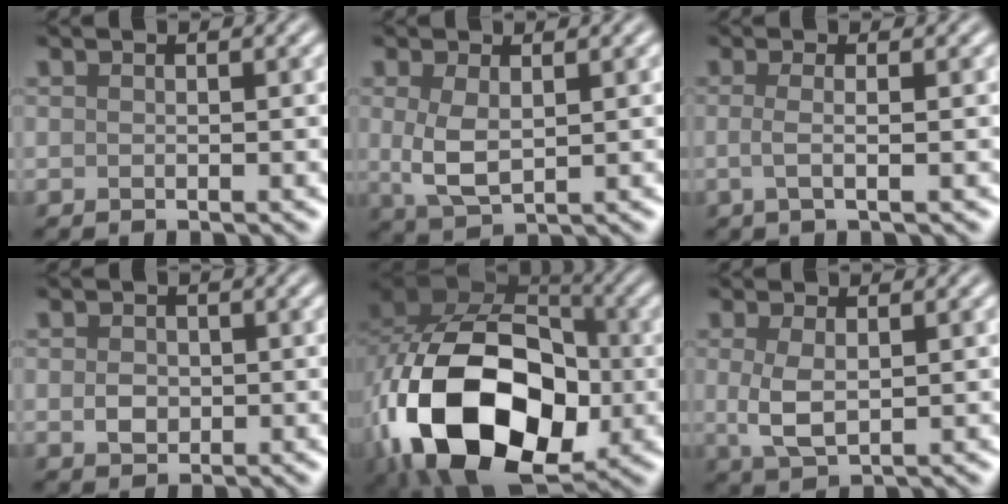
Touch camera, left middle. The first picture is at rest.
{"total": 3.5, "force": [0.3, 1.9, 2.9], "torque": [-0.070, 0.002, 0.013]}
{"total": 1.7, "force": [-0.1, 0.2, 1.7], "torque": [-0.036, -0.001, -0.007]}
{"total": 1.7, "force": [-0.2, 1.4, 0.9], "torque": [-0.017, 0.002, -0.007]}
{"total": 18.0, "force": [-5.2, 11.8, 12.6], "torque": [-0.235, -0.016, -0.087]}
{"total": 3.1, "force": [0.3, 1.7, 2.6], "torque": [-0.064, 0.002, 0.010]}